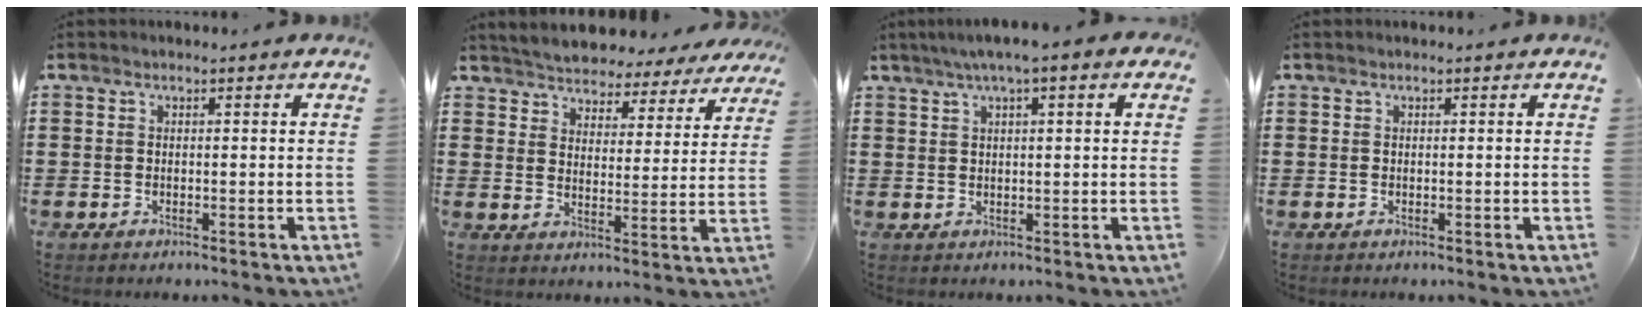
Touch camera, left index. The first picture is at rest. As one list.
[{"total": 4.4, "force": [4.4, 0.2, -0.4], "torque": [-0.020, -0.034, 0.073]}, {"total": 3.5, "force": [1.6, 0.2, 3.1], "torque": [-0.061, 0.005, 0.026]}, {"total": 0.0}]